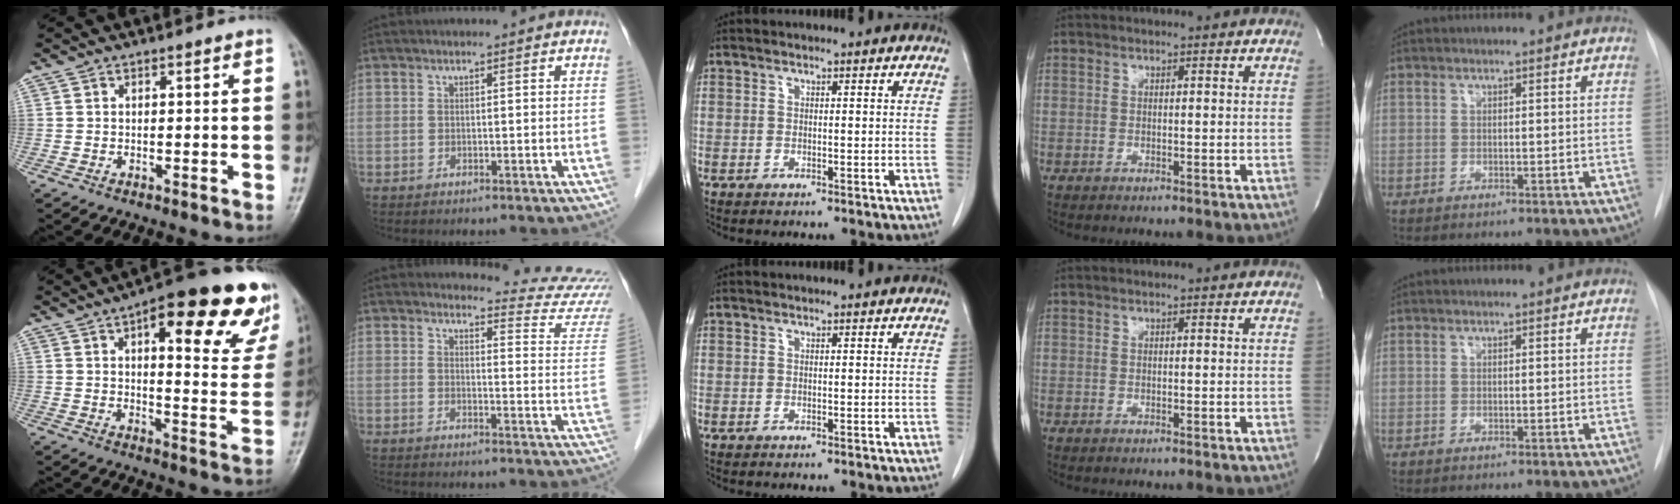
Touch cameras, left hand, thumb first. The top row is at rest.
{"thumb": {"total": 24.1, "force": [12.8, 8.3, 18.6], "torque": [-0.203, -0.028, 0.161]}, "index": {"total": 13.1, "force": [13.1, -0.4, 0.7], "torque": [0.010, -0.119, 0.121]}}